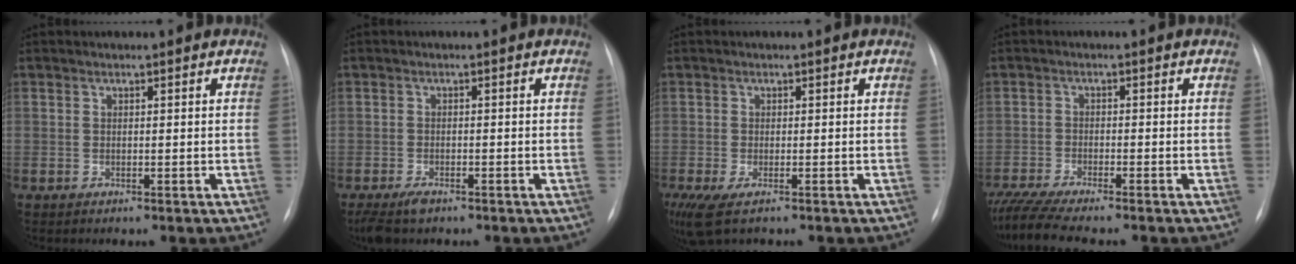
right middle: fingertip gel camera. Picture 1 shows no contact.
{"total": 4.3, "force": [-3.1, 1.6, 2.5], "torque": [-0.052, -0.010, -0.051]}
{"total": 6.6, "force": [-4.3, 2.2, 4.4], "torque": [-0.089, -0.021, -0.074]}
{"total": 8.6, "force": [-7.6, -0.2, 4.1], "torque": [-0.068, -0.020, -0.126]}